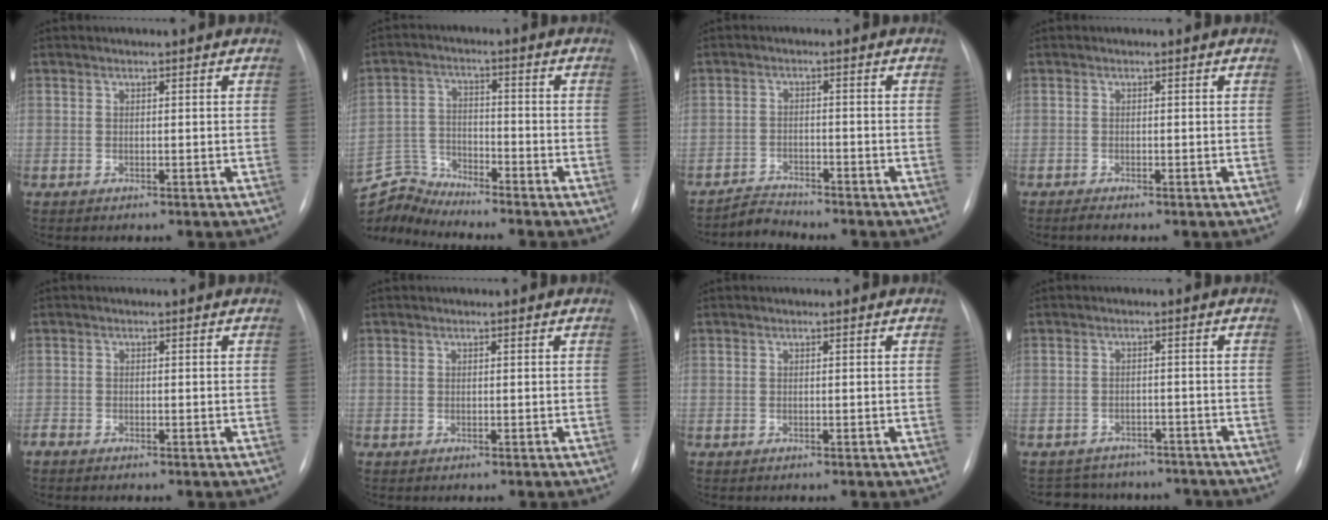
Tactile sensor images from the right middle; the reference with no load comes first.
{"total": 7.4, "force": [-7.3, -1.0, -0.8], "torque": [0.002, 0.009, -0.139]}
{"total": 3.2, "force": [-3.1, 0.0, -0.8], "torque": [0.018, -0.015, -0.054]}
{"total": 0.7, "force": [-0.6, 0.0, 0.3], "torque": [-0.010, -0.003, -0.013]}
{"total": 1.0, "force": [-0.9, 0.3, 0.3], "torque": [-0.010, -0.002, -0.017]}
{"total": 0.0}
{"total": 0.0}
{"total": 10.0, "force": [-8.9, 4.2, 1.5], "torque": [-0.023, 0.020, -0.104]}